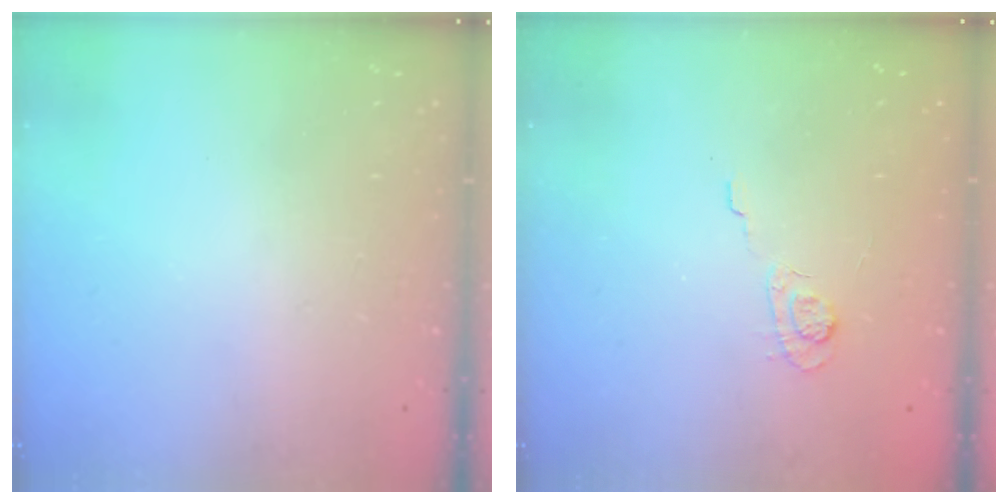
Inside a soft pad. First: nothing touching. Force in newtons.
{"total": 3.1, "press": 2.7, "slide": 1.5}